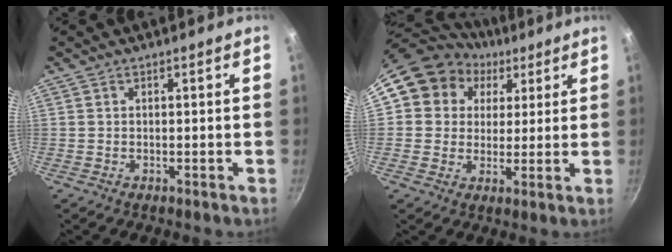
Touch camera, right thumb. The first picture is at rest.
{"total": 12.8, "force": [5.3, 10.9, 4.2], "torque": [-0.043, 0.005, 0.078]}